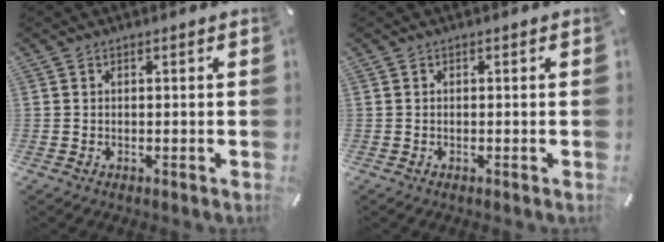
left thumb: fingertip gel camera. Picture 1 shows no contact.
{"total": 0.0}